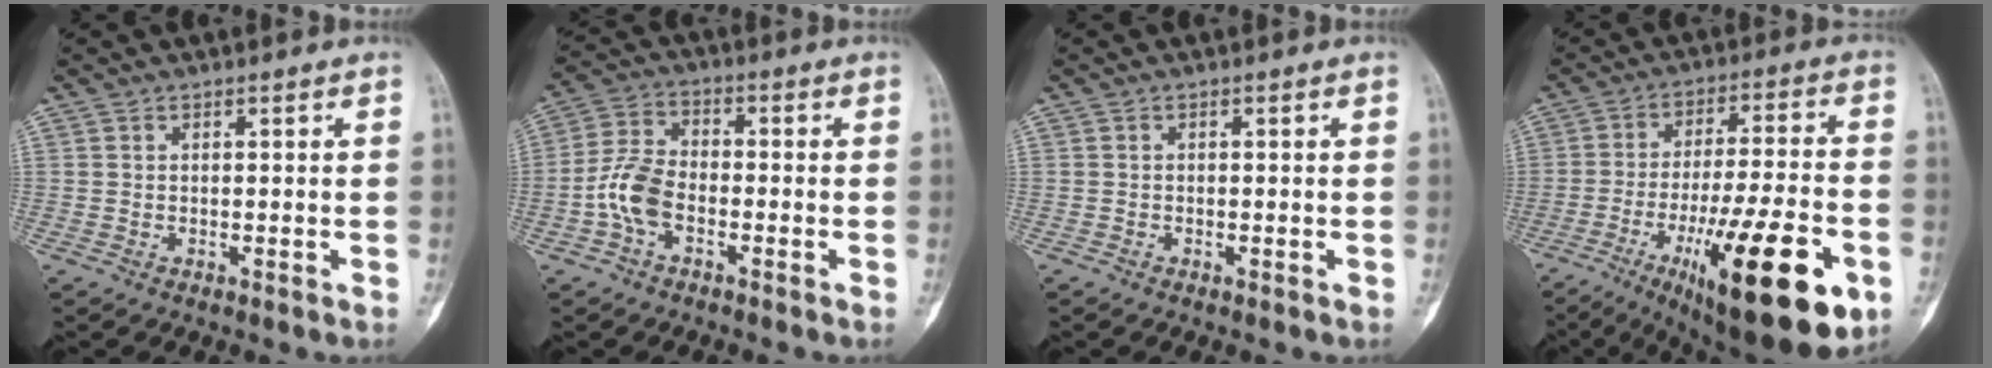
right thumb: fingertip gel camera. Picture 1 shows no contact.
{"total": 7.6, "force": [-2.6, 4.5, 5.6], "torque": [-0.114, 0.027, -0.059]}
{"total": 0.0}
{"total": 24.8, "force": [-9.9, 6.6, 21.7], "torque": [-0.304, 0.026, -0.141]}